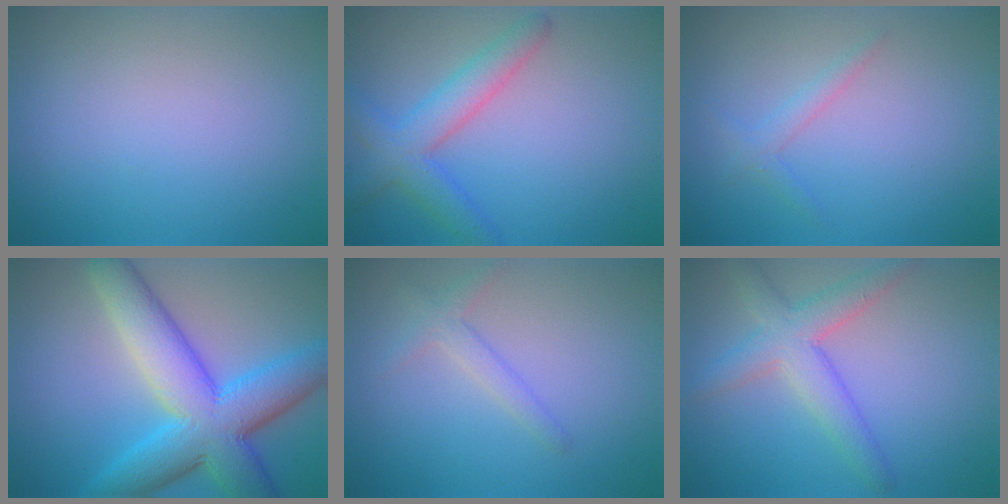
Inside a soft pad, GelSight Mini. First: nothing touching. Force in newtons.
{"total": 4.2, "press": 4.2, "slide": 0.2}
{"total": 1.3, "press": 1.3, "slide": 0.1}
{"total": 10.5, "press": 10.5, "slide": 0.3}
{"total": 1.7, "press": 1.7, "slide": 0.2}
{"total": 4.4, "press": 4.3, "slide": 0.3}